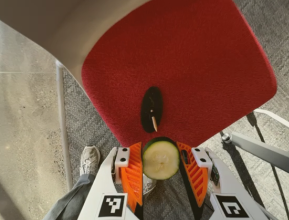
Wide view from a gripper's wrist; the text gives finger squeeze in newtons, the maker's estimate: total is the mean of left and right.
{"total": 10.8, "left": 11.0, "right": 10.6}